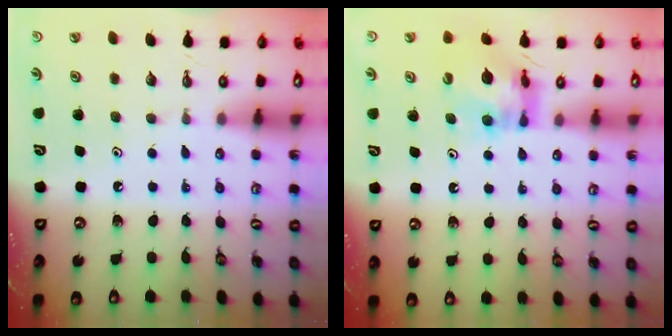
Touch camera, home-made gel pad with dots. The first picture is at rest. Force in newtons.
{"total": 10.5, "press": 10.5, "slide": 1.1}